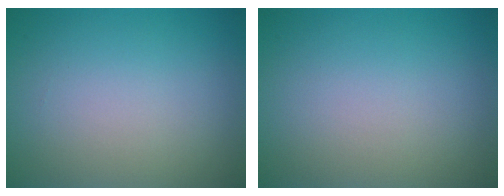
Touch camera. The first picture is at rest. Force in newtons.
{"total": 0.0}